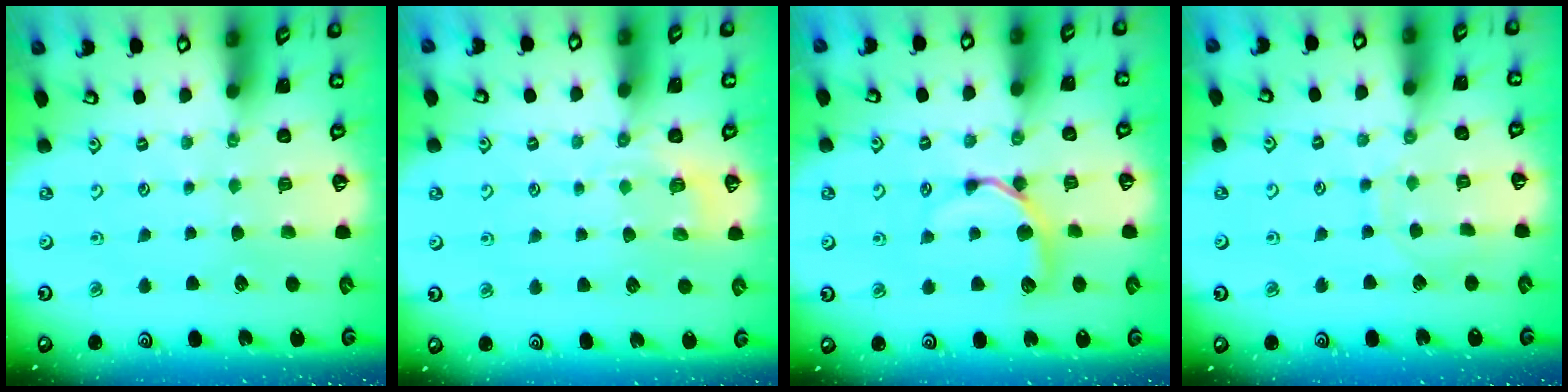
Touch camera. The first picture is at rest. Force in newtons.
{"total": 3.8, "press": 3.3, "slide": 1.8}
{"total": 8.5, "press": 8.4, "slide": 1.1}
{"total": 6.8, "press": 6.7, "slide": 0.7}